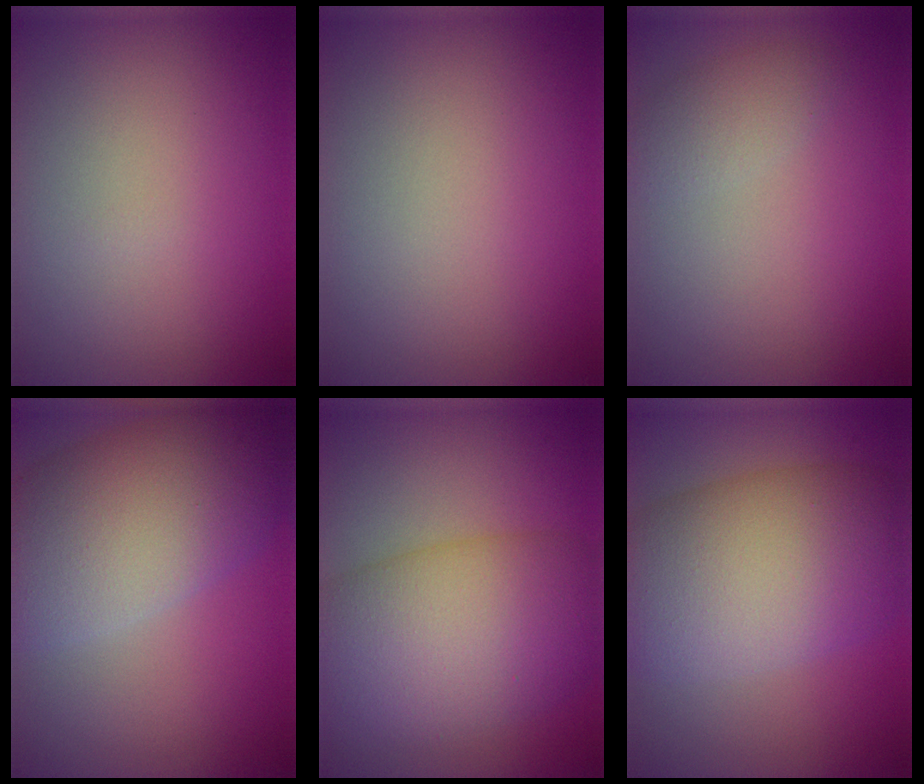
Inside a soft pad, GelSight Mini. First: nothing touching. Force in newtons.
{"total": 0.0}
{"total": 1.8, "press": 1.8, "slide": 0.1}
{"total": 10.0, "press": 10.0, "slide": 0.6}
{"total": 10.8, "press": 10.8, "slide": 0.4}
{"total": 11.5, "press": 11.5, "slide": 0.4}